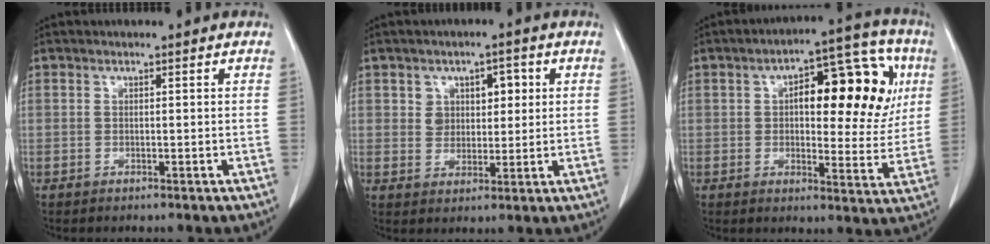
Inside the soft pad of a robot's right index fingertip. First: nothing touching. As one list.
[{"total": 5.0, "force": [1.5, 3.8, 2.8], "torque": [-0.033, 0.015, 0.027]}, {"total": 17.5, "force": [4.4, 7.3, 15.3], "torque": [-0.190, 0.037, 0.057]}]